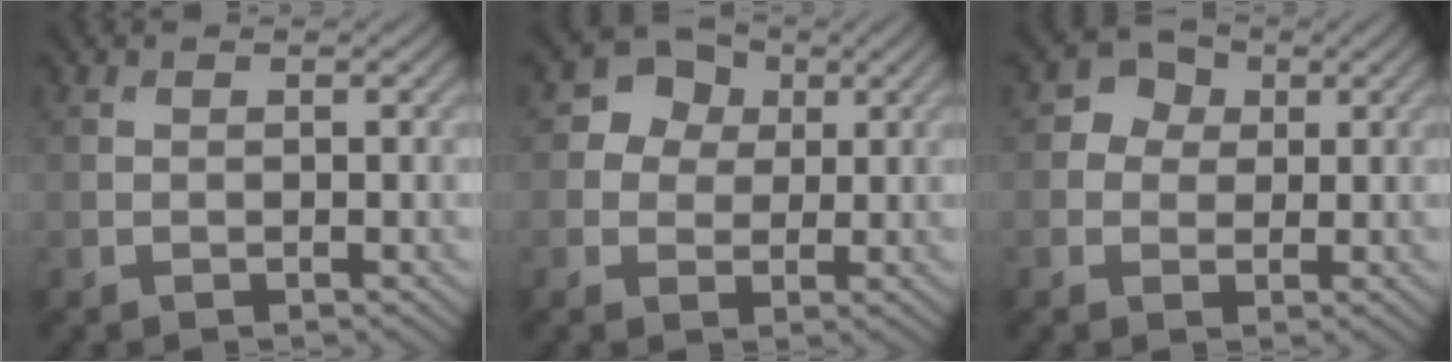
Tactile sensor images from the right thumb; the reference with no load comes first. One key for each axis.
{"total": 5.7, "fx": 1.7, "fy": 5.1, "fz": 2.1, "tx": -0.055, "ty": 0.014, "tz": 0.012}
{"total": 3.3, "fx": 0.6, "fy": 3.0, "fz": 1.2, "tx": -0.020, "ty": 0.006, "tz": 0.002}